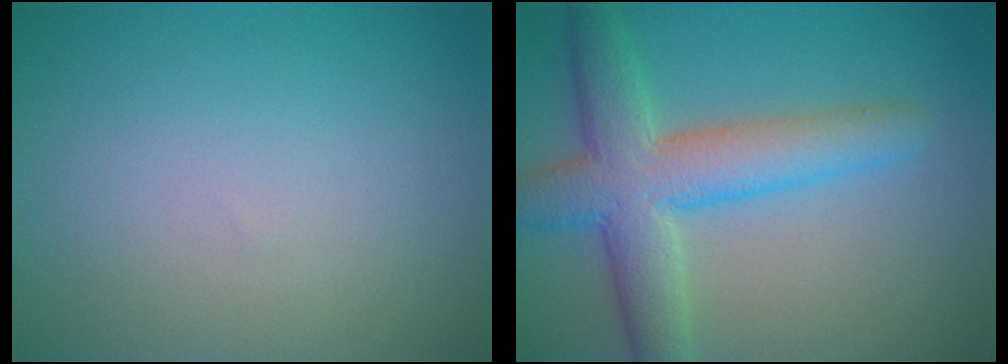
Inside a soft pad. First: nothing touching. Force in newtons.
{"total": 7.1, "press": 7.0, "slide": 0.3}